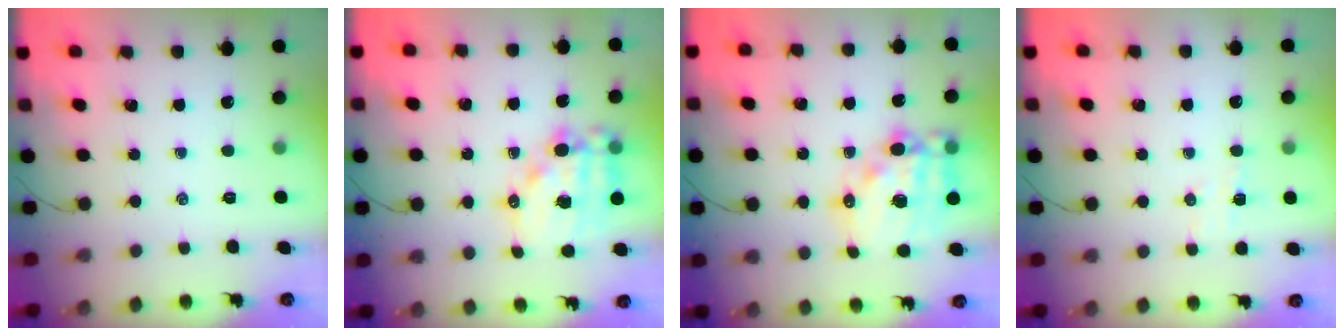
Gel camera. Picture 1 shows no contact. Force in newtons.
{"total": 14.5, "press": 14.2, "slide": 2.8}
{"total": 17.8, "press": 17.4, "slide": 3.8}
{"total": 4.5, "press": 4.4, "slide": 1.1}